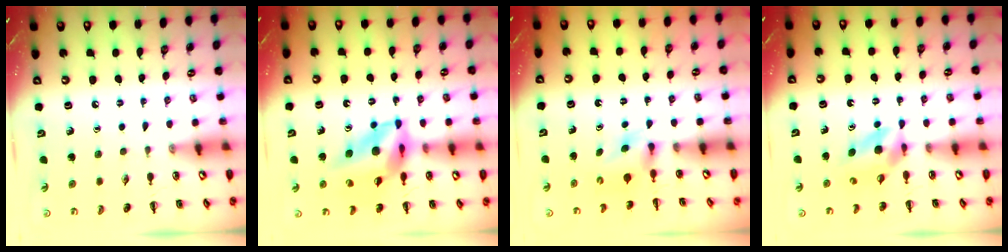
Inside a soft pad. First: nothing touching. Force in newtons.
{"total": 13.2, "press": 12.5, "slide": 4.3}
{"total": 3.8, "press": 3.6, "slide": 1.2}
{"total": 4.2, "press": 4.1, "slide": 0.8}